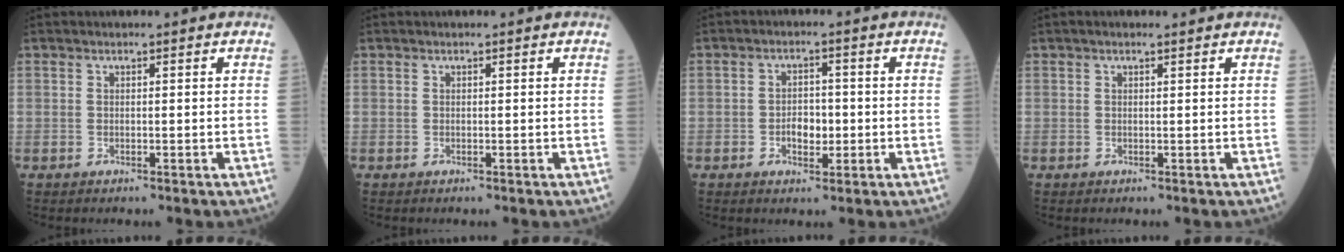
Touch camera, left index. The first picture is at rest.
{"total": 0.0}
{"total": 3.8, "force": [-0.9, 2.2, 2.9], "torque": [-0.048, 0.005, -0.012]}
{"total": 1.0, "force": [0.7, 0.2, 0.7], "torque": [-0.018, 0.007, 0.009]}